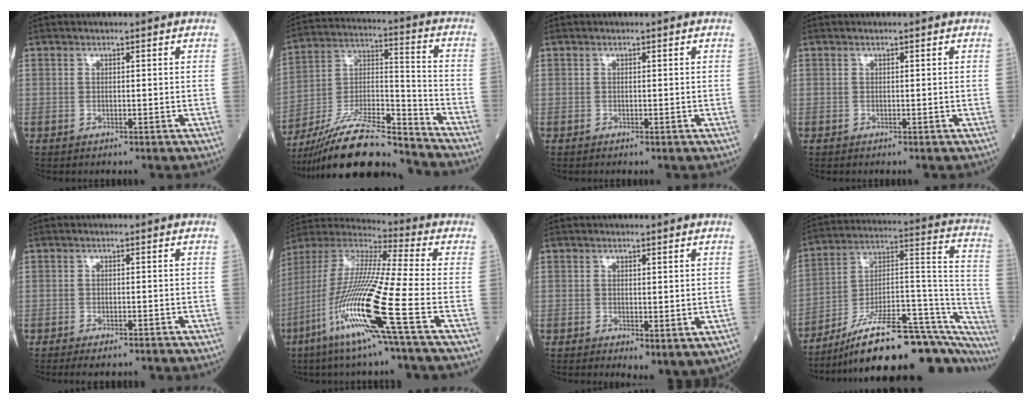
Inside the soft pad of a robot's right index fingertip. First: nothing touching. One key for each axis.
{"total": 18.8, "fx": -17.0, "fy": 2.0, "fz": 7.7, "tx": -0.157, "ty": 0.009, "tz": -0.304}
{"total": 0.0}
{"total": 0.0}
{"total": 2.8, "fx": -2.4, "fy": 0.7, "fz": 1.2, "tx": -0.013, "ty": -0.004, "tz": -0.035}
{"total": 19.6, "fx": -7.8, "fy": -1.0, "fz": 18.0, "tx": -0.391, "ty": -0.042, "tz": -0.165}
{"total": 4.0, "fx": -0.3, "fy": 1.7, "fz": 3.6, "tx": -0.048, "ty": -0.013, "tz": 0.005}
{"total": 28.4, "fx": -22.6, "fy": 5.9, "fz": 16.1, "tx": -0.146, "ty": 0.034, "tz": -0.332}